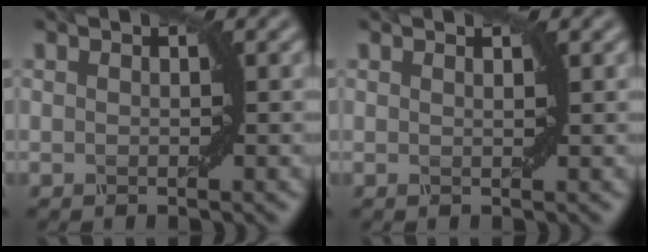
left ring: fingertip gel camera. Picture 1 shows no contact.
{"total": 0.6, "force": [0.5, 0.1, 0.2], "torque": [-0.003, -0.002, 0.004]}